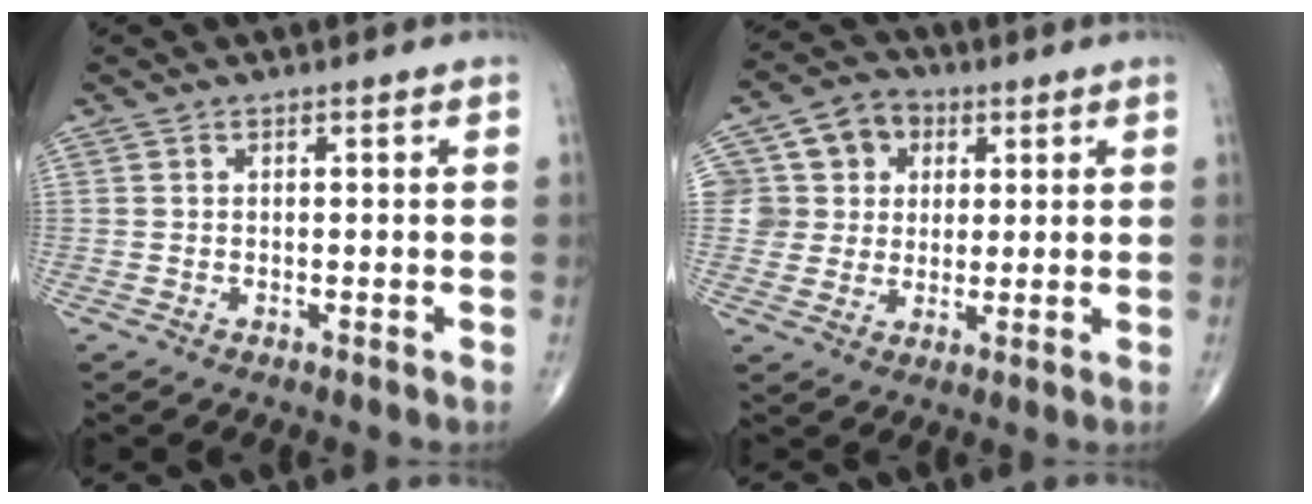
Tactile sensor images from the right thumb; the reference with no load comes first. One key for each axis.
{"total": 9.9, "fx": 2.8, "fy": 9.0, "fz": 2.9, "tx": -0.015, "ty": 0.009, "tz": 0.043}